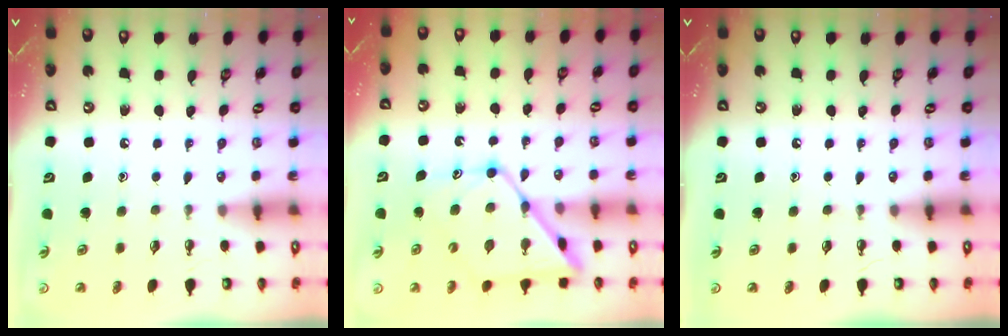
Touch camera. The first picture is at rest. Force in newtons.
{"total": 15.7, "press": 15.7, "slide": 1.3}
{"total": 0.0}